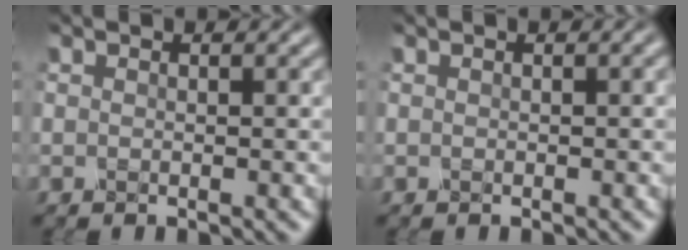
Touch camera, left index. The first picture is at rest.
{"total": 0.8, "force": [0.2, 0.2, 0.8], "torque": [-0.013, 0.005, 0.003]}